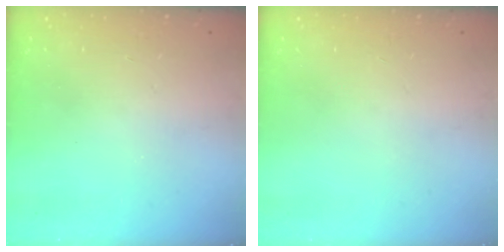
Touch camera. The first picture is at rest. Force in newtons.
{"total": 0.0}